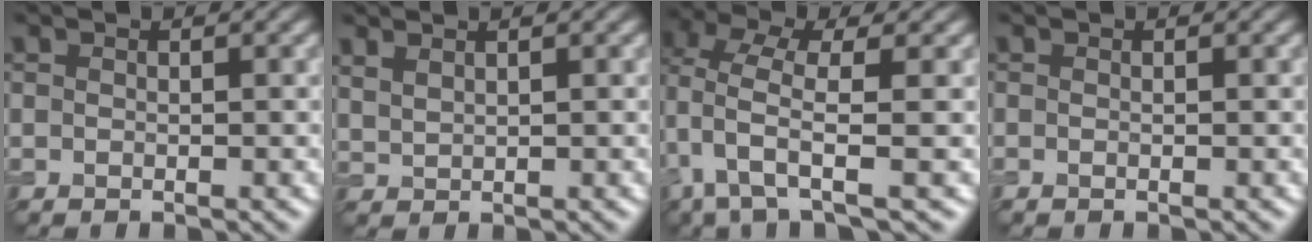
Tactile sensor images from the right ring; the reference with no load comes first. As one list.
[{"total": 1.4, "force": [1.2, 0.5, 0.6], "torque": [-0.017, 0.001, 0.032]}, {"total": 5.0, "force": [0.5, 1.7, 4.7], "torque": [-0.106, -0.006, 0.005]}, {"total": 0.5, "force": [-0.1, 0.3, 0.5], "torque": [-0.009, -0.007, -0.005]}]